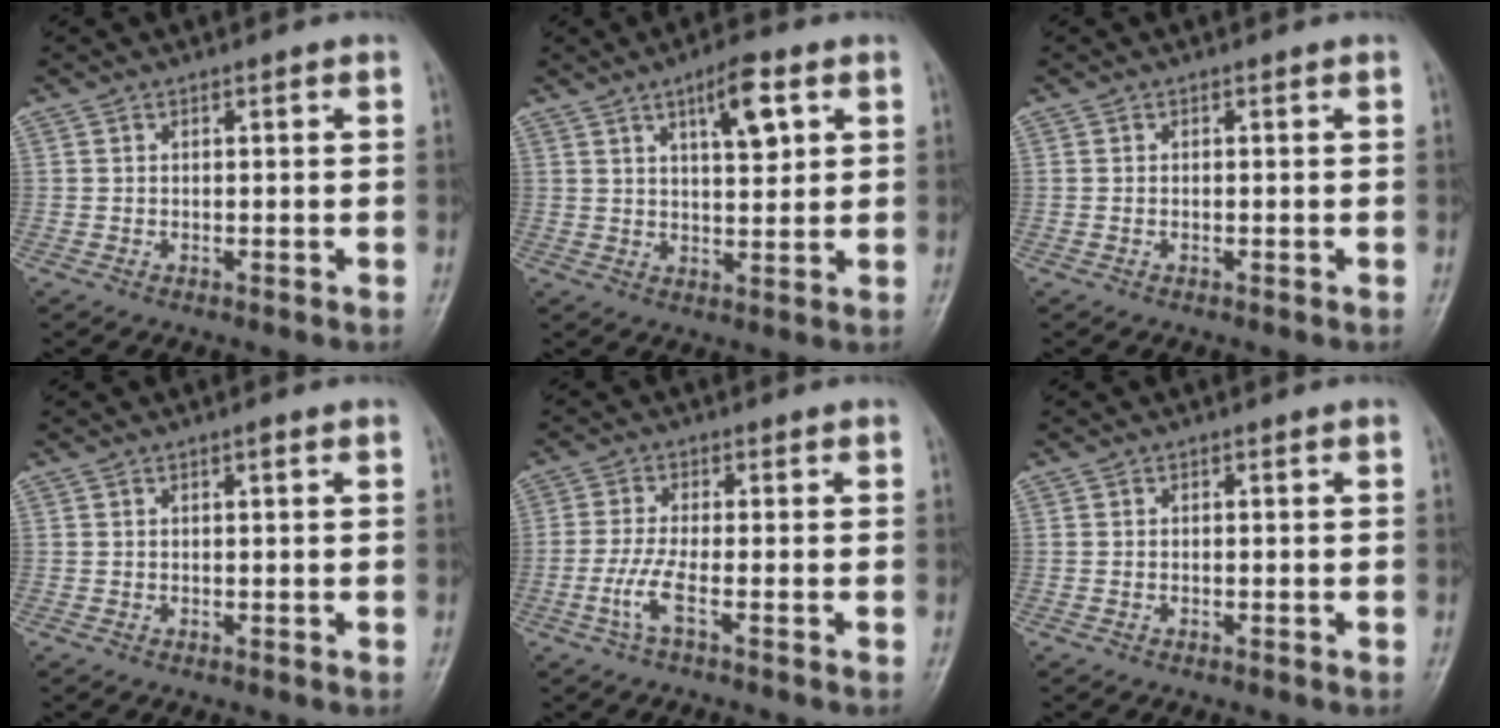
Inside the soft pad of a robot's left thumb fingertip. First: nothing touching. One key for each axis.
{"total": 7.5, "fx": 3.4, "fy": 2.5, "fz": 6.2, "tx": -0.084, "ty": -0.016, "tz": 0.053}
{"total": 0.0}
{"total": 0.6, "fx": 0.3, "fy": 0.0, "fz": 0.5, "tx": -0.008, "ty": 0.000, "tz": 0.005}
{"total": 4.3, "fx": -1.7, "fy": 0.3, "fz": 3.9, "tx": -0.104, "ty": 0.001, "tz": -0.038}
{"total": 0.0}